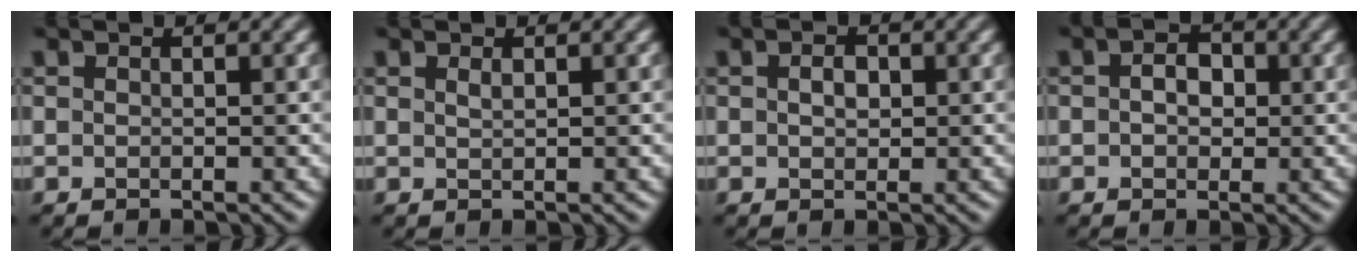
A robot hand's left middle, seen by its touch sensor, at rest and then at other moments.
{"total": 0.6, "force": [0.4, 0.1, 0.4], "torque": [-0.007, 0.000, 0.009]}
{"total": 1.5, "force": [0.2, 1.0, 1.1], "torque": [-0.021, 0.002, 0.002]}
{"total": 2.9, "force": [0.5, 2.1, 2.0], "torque": [-0.026, 0.006, -0.007]}